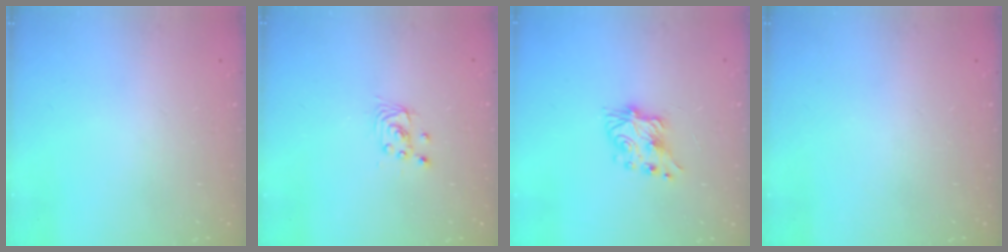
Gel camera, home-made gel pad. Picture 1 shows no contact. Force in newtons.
{"total": 2.8, "press": 2.8, "slide": 0.1}
{"total": 7.1, "press": 7.1, "slide": 0.5}
{"total": 0.0}